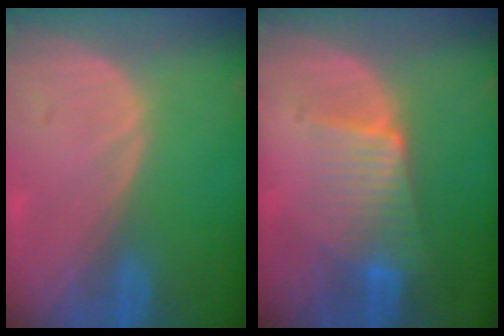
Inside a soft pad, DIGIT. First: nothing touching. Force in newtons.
{"total": 6.3, "press": 6.0, "slide": 2.0}